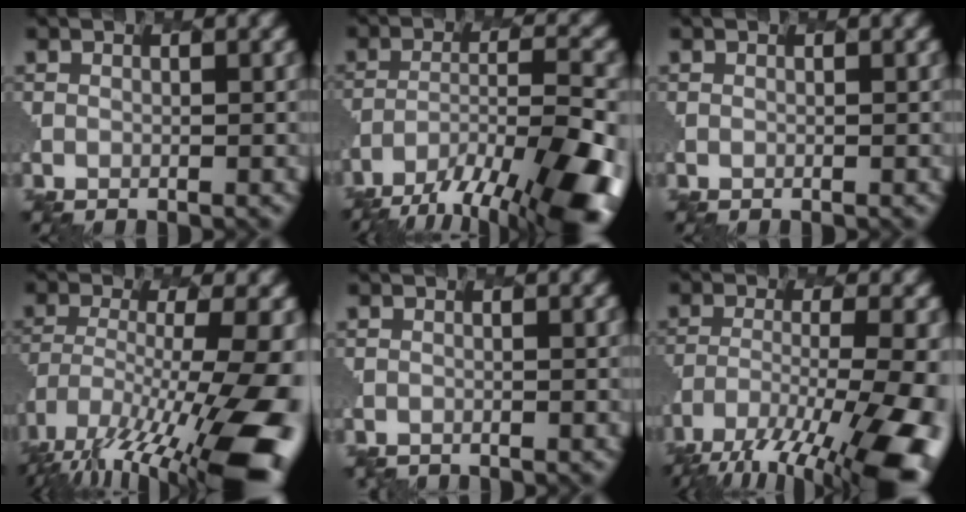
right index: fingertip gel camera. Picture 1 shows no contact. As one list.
[{"total": 14.5, "force": [-10.8, 4.9, 8.5], "torque": [-0.163, -0.027, -0.148]}, {"total": 0.0}, {"total": 14.2, "force": [-8.1, 4.5, 10.8], "torque": [-0.221, -0.022, -0.118]}, {"total": 0.9, "force": [-0.7, 0.1, -0.4], "torque": [0.008, 0.001, -0.018]}, {"total": 16.5, "force": [-11.6, 6.2, 10.1], "torque": [-0.160, -0.041, -0.140]}]